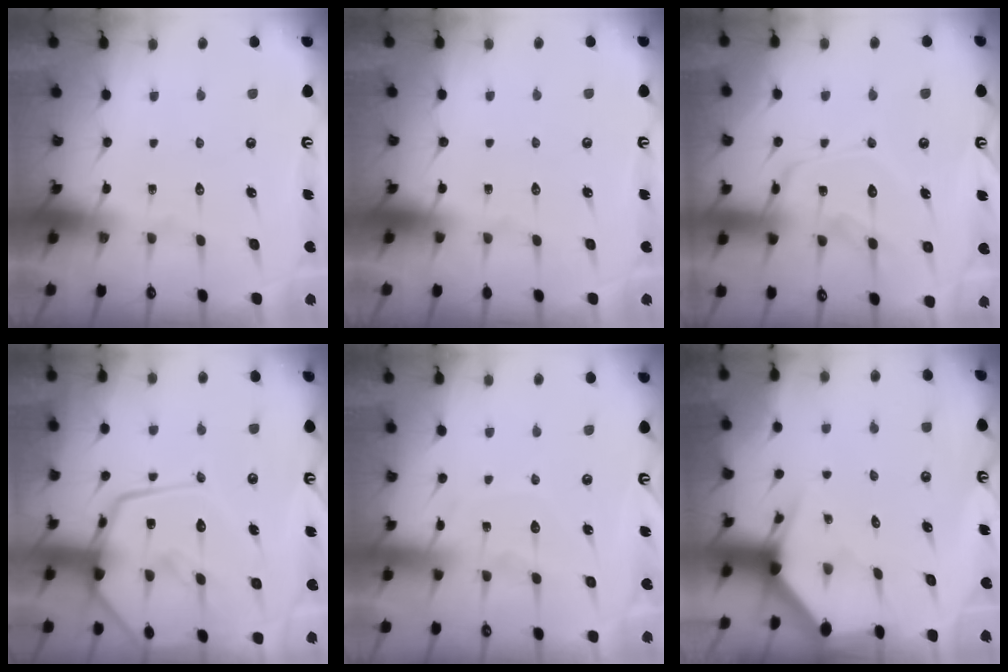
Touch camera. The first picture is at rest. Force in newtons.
{"total": 0.0}
{"total": 12.3, "press": 12.3, "slide": 0.7}
{"total": 21.3, "press": 21.3, "slide": 1.8}
{"total": 6.9, "press": 6.9, "slide": 0.5}
{"total": 2.6, "press": 2.6, "slide": 0.2}